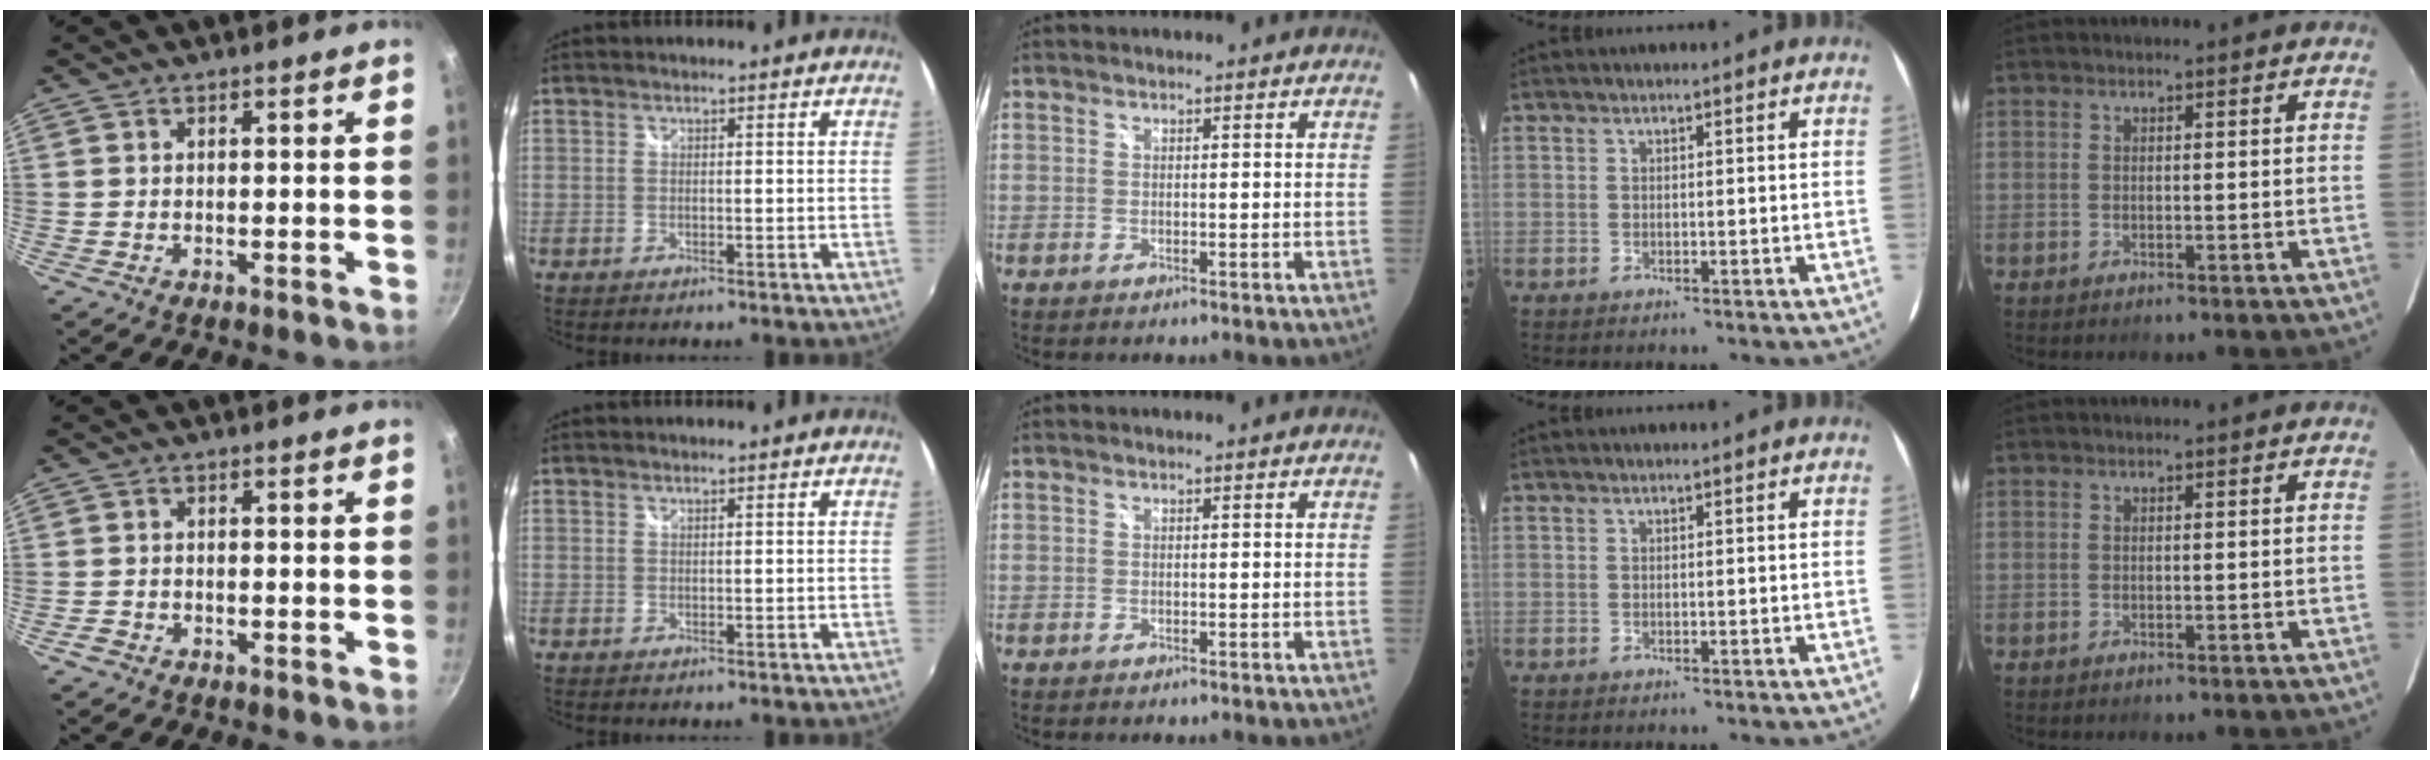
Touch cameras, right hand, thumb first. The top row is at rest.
{"thumb": {"total": 1.7, "force": [-1.3, 0.9, 0.6], "torque": [-0.023, 0.013, -0.025]}}